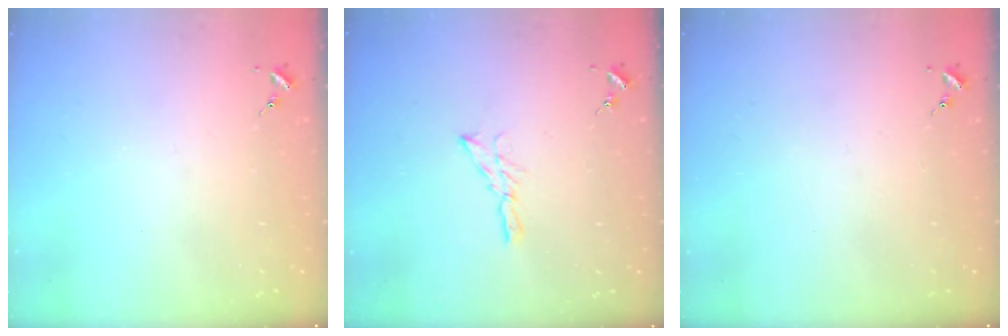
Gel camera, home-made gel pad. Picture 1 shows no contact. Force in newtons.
{"total": 5.2, "press": 5.2, "slide": 0.5}
{"total": 0.0}